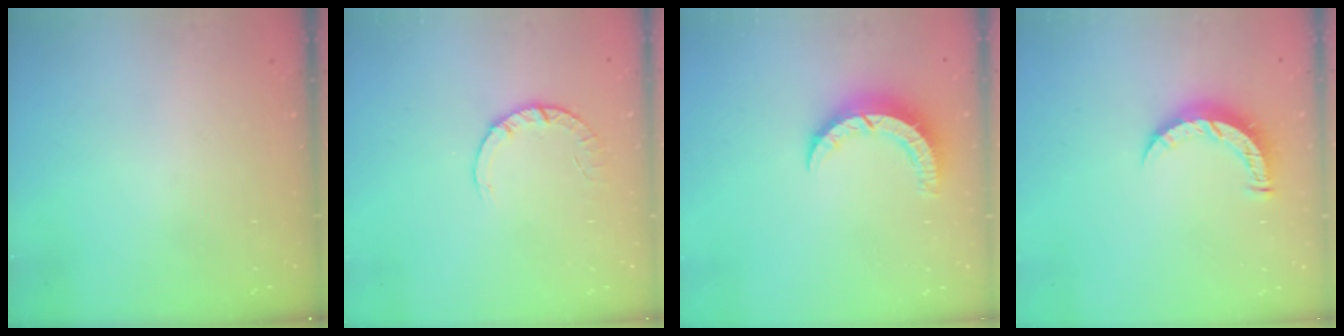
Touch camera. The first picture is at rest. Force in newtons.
{"total": 2.8, "press": 2.8, "slide": 0.4}
{"total": 7.4, "press": 7.4, "slide": 0.7}
{"total": 7.7, "press": 7.7, "slide": 0.3}